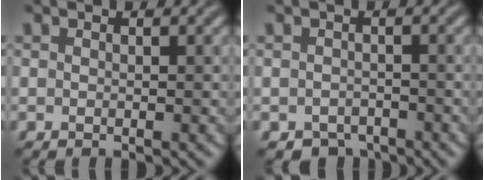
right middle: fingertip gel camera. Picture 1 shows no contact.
{"total": 1.9, "force": [-1.6, 1.1, 0.3], "torque": [0.002, -0.003, -0.028]}